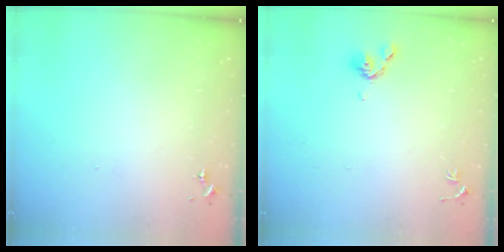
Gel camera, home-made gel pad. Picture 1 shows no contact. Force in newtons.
{"total": 6.4, "press": 6.3, "slide": 1.3}